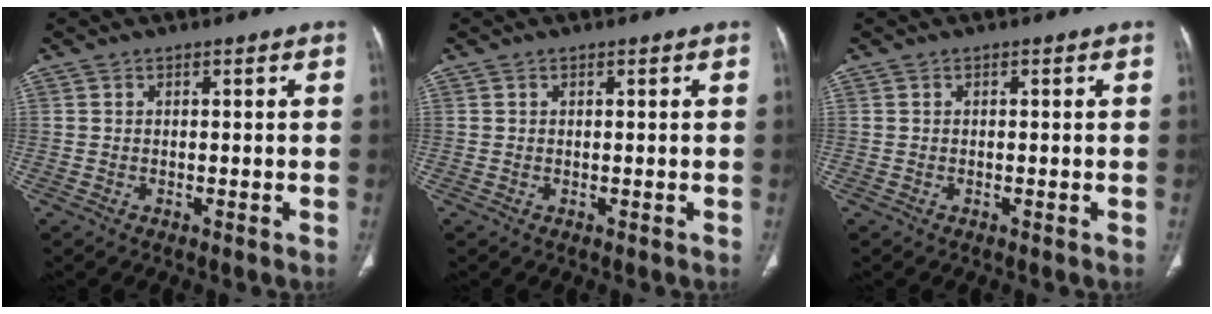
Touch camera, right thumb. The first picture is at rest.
{"total": 0.0}
{"total": 0.0}